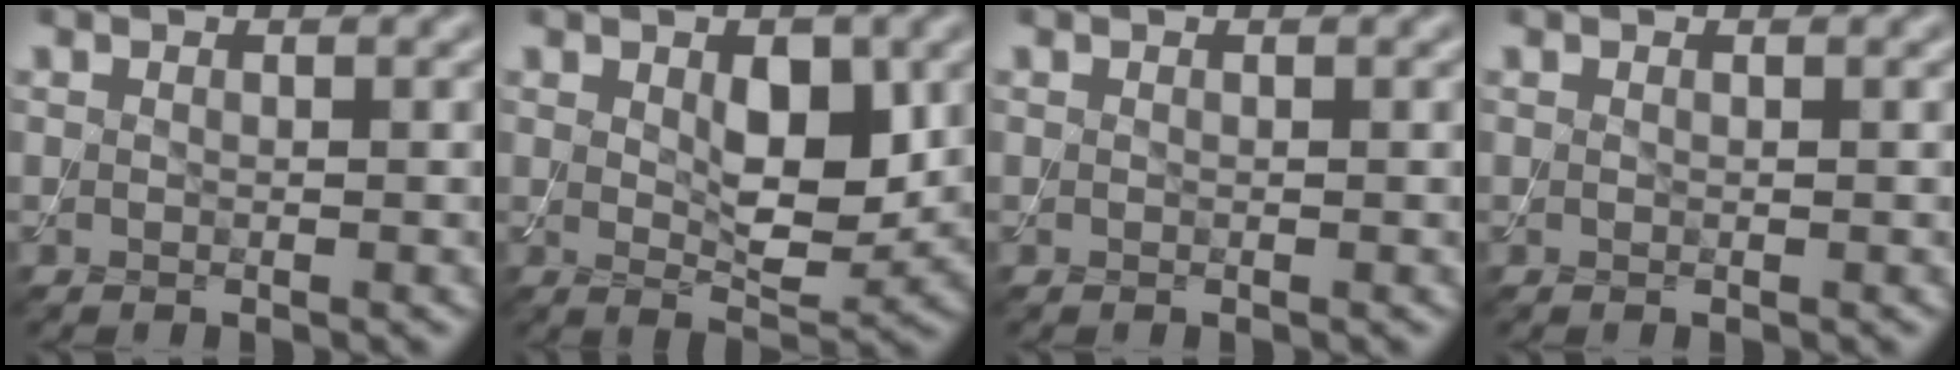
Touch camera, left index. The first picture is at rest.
{"total": 5.3, "force": [1.1, 2.7, 4.4], "torque": [-0.070, -0.010, 0.026]}
{"total": 0.0}
{"total": 0.0}